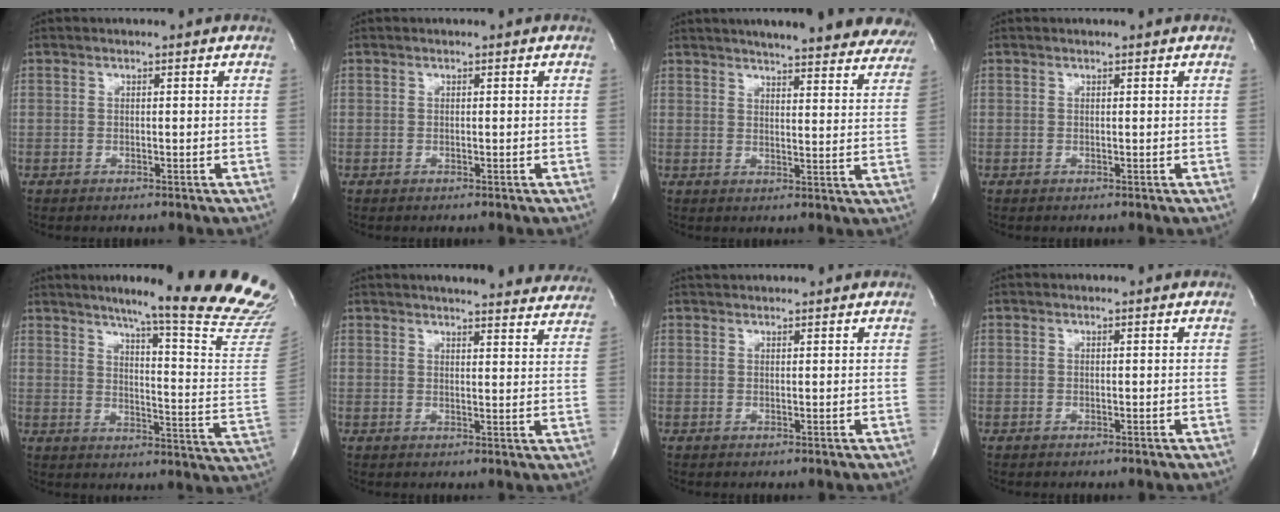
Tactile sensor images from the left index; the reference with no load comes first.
{"total": 0.0}
{"total": 24.6, "force": [21.9, 3.9, 10.4], "torque": [-0.151, -0.034, 0.253]}
{"total": 0.9, "force": [0.8, -0.1, 0.3], "torque": [-0.008, 0.003, 0.012]}
{"total": 24.2, "force": [20.2, -0.7, 13.4], "torque": [-0.172, -0.097, 0.247]}
{"total": 22.1, "force": [20.8, 3.1, 6.9], "torque": [-0.092, -0.038, 0.236]}
{"total": 2.6, "force": [2.6, 0.2, 0.6], "torque": [-0.009, 0.029, 0.044]}
{"total": 0.0}